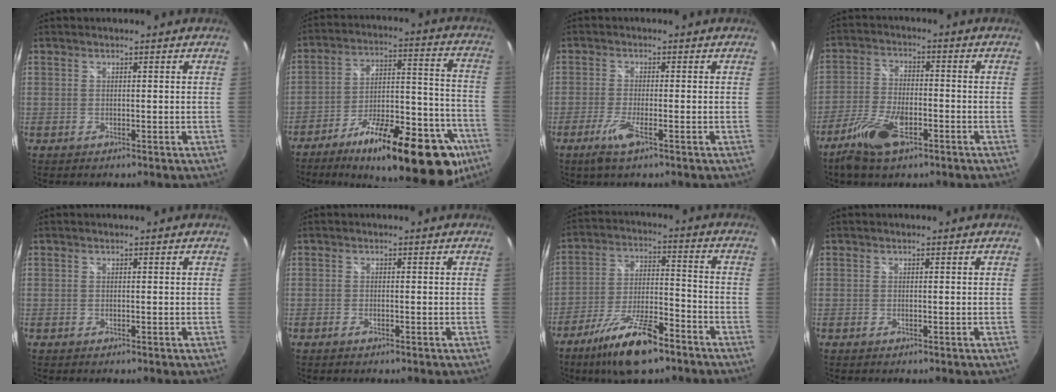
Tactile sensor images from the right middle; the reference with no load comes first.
{"total": 26.9, "force": [-16.7, 8.9, 19.1], "torque": [-0.267, 0.000, -0.237]}
{"total": 4.5, "force": [-2.6, 0.3, 3.7], "torque": [-0.084, -0.014, -0.051]}
{"total": 9.8, "force": [-5.8, 4.2, 6.6], "torque": [-0.152, -0.009, -0.110]}
{"total": 0.0}
{"total": 0.9, "force": [-0.6, 0.4, 0.5], "torque": [-0.009, -0.002, -0.012]}
{"total": 14.1, "force": [-9.8, 4.0, 9.3], "torque": [-0.186, -0.017, -0.173]}
{"total": 0.0}